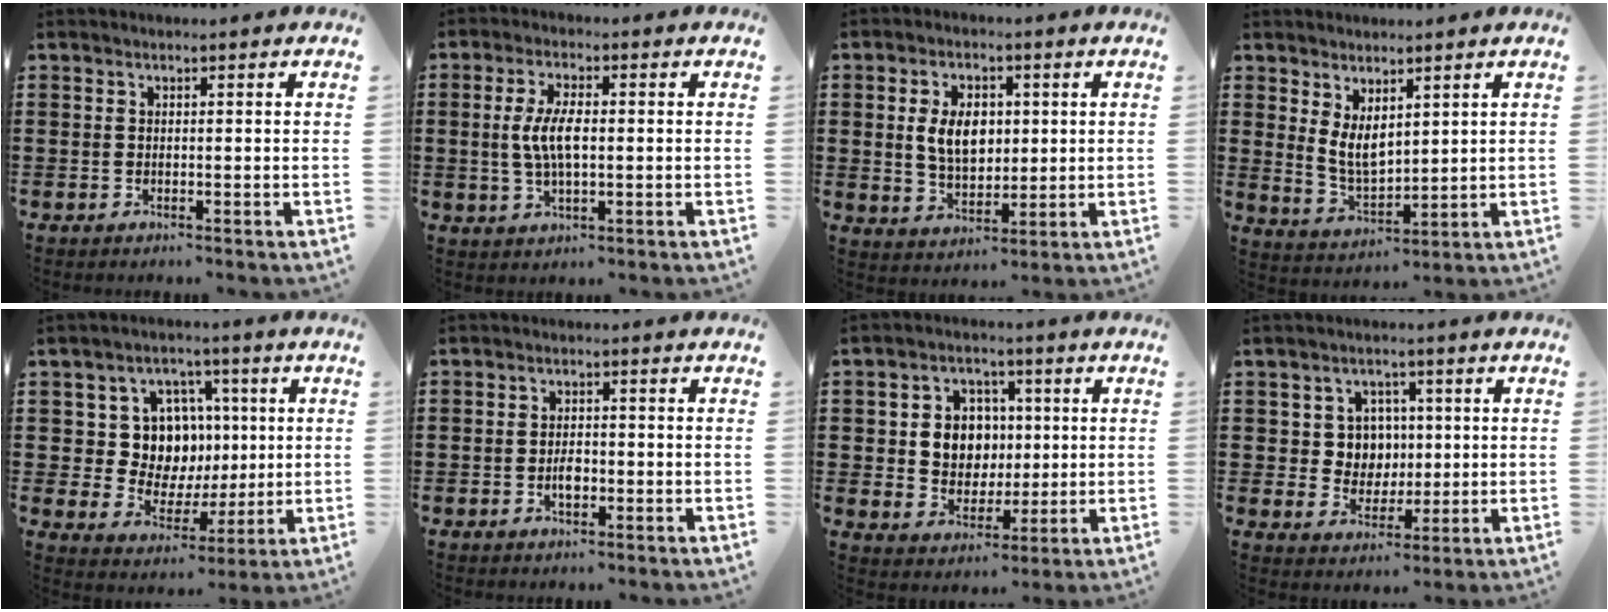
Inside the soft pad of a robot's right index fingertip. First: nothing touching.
{"total": 6.0, "force": [0.2, 2.3, 5.5], "torque": [-0.126, -0.001, -0.006]}
{"total": 6.9, "force": [0.9, 4.5, 5.2], "torque": [-0.101, 0.007, 0.009]}
{"total": 5.1, "force": [2.4, 2.8, 3.6], "torque": [-0.078, -0.001, 0.047]}
{"total": 9.9, "force": [1.9, 8.8, 4.0], "torque": [-0.097, 0.007, 0.042]}
{"total": 2.5, "force": [-0.9, 1.4, 1.8], "torque": [-0.028, -0.002, -0.018]}
{"total": 6.8, "force": [0.9, 6.2, 2.7], "torque": [-0.064, 0.015, 0.011]}
{"total": 5.4, "force": [1.1, 5.0, 1.7], "torque": [-0.051, 0.016, 0.017]}